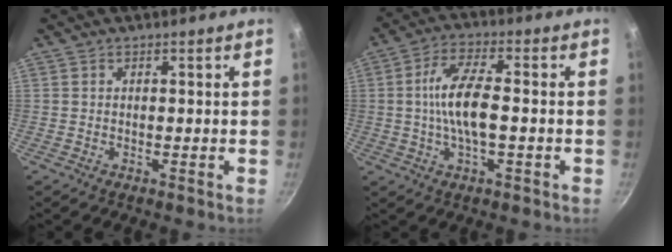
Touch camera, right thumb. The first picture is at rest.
{"total": 9.7, "force": [-0.6, 3.7, 9.0], "torque": [-0.173, 0.018, -0.019]}